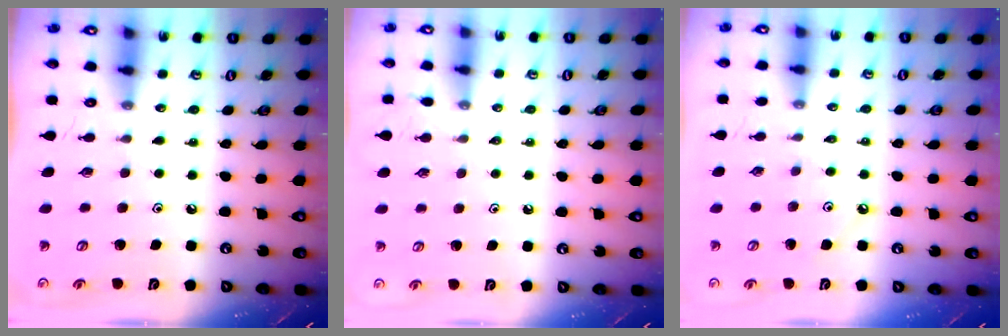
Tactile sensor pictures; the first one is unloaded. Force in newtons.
{"total": 3.1, "press": 3.1, "slide": 0.5}
{"total": 2.9, "press": 2.9, "slide": 0.4}